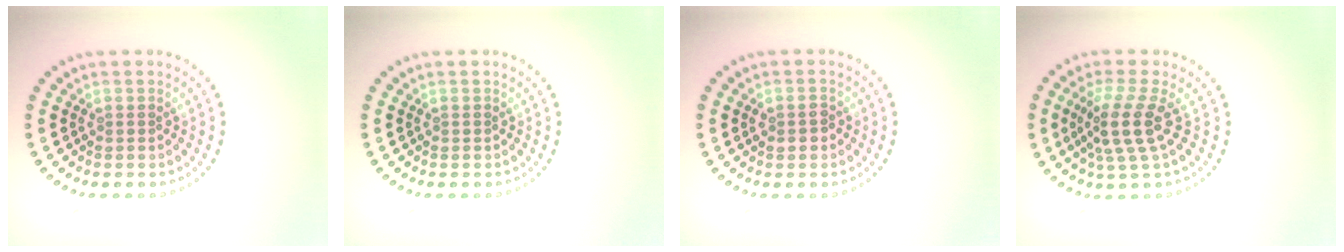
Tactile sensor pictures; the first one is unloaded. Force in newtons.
{"total": 0.0}
{"total": 1.5, "press": 1.5, "slide": 0.1}
{"total": 3.7, "press": 2.7, "slide": 2.5}